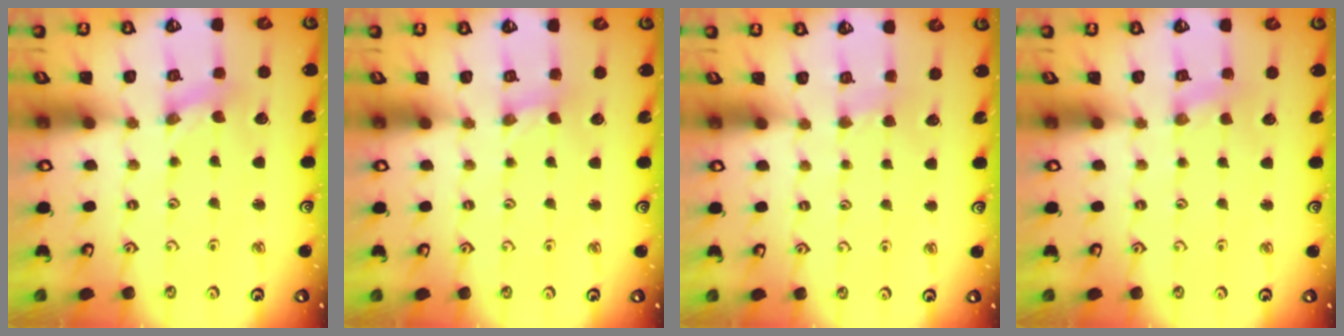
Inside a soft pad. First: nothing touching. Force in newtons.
{"total": 0.6, "press": 0.6, "slide": 0.2}
{"total": 2.0, "press": 2.0, "slide": 0.3}
{"total": 1.3, "press": 1.2, "slide": 0.2}